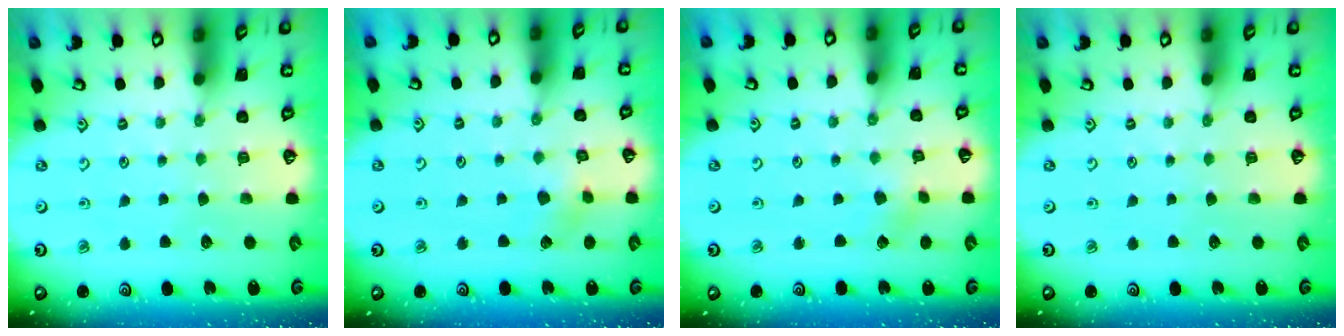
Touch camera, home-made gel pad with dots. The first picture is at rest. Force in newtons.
{"total": 3.9, "press": 3.9, "slide": 0.6}
{"total": 1.8, "press": 1.7, "slide": 0.6}
{"total": 0.0}